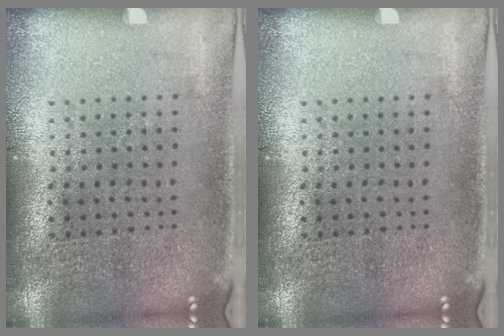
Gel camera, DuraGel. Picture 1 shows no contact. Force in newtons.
{"total": 0.0}